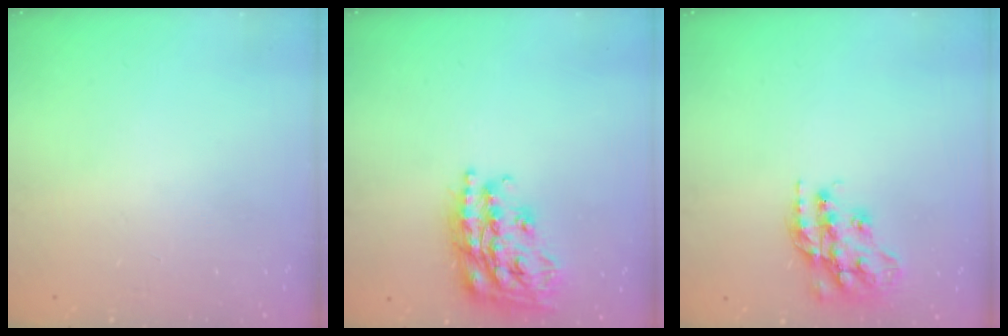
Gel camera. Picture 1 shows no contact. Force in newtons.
{"total": 22.0, "press": 21.9, "slide": 1.4}
{"total": 16.5, "press": 16.5, "slide": 1.0}